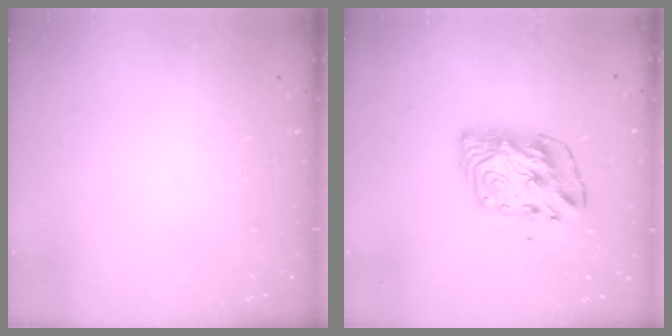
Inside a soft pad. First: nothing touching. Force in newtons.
{"total": 8.5, "press": 8.4, "slide": 1.3}